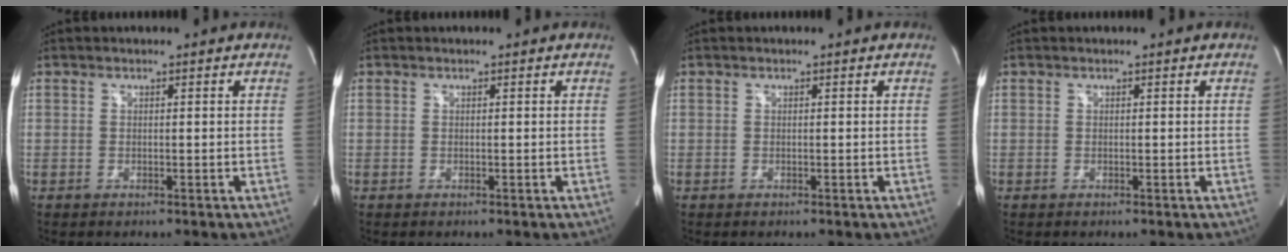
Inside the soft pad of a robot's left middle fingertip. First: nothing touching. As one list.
[{"total": 0.0}, {"total": 0.0}, {"total": 0.0}]